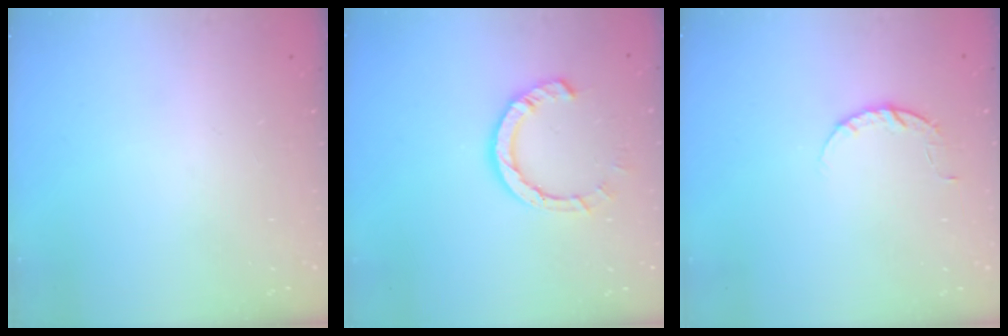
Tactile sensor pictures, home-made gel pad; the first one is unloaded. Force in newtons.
{"total": 9.0, "press": 8.9, "slide": 1.2}
{"total": 4.5, "press": 4.5, "slide": 0.5}